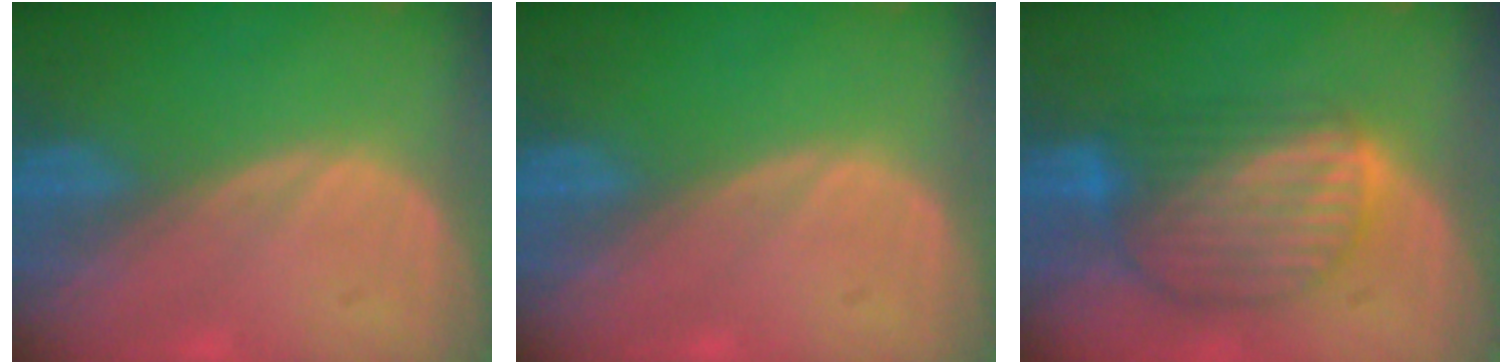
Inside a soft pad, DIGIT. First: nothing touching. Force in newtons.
{"total": 0.0}
{"total": 9.0, "press": 7.8, "slide": 4.5}